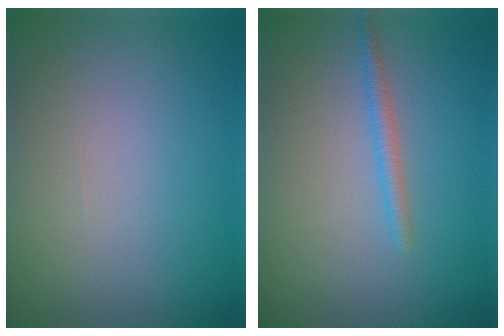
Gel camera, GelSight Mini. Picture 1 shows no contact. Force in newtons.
{"total": 1.4, "press": 1.4, "slide": 0.0}